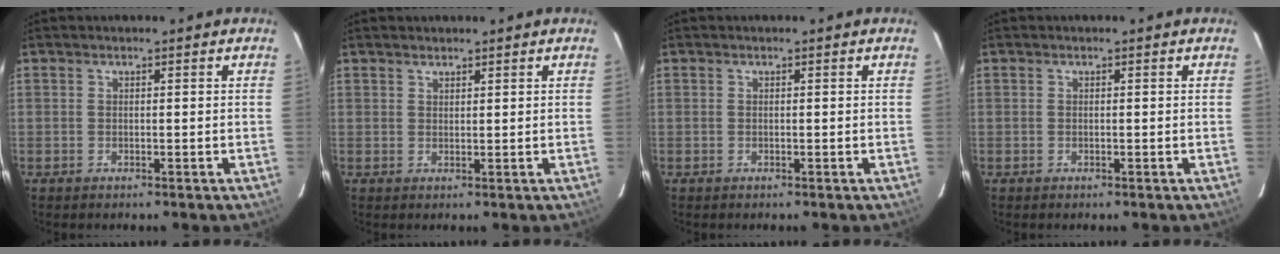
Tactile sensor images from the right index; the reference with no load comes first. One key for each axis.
{"total": 1.3, "fx": 1.1, "fy": 0.6, "fz": 0.2, "tx": -0.003, "ty": 0.003, "tz": 0.019}
{"total": 0.0}
{"total": 0.0}